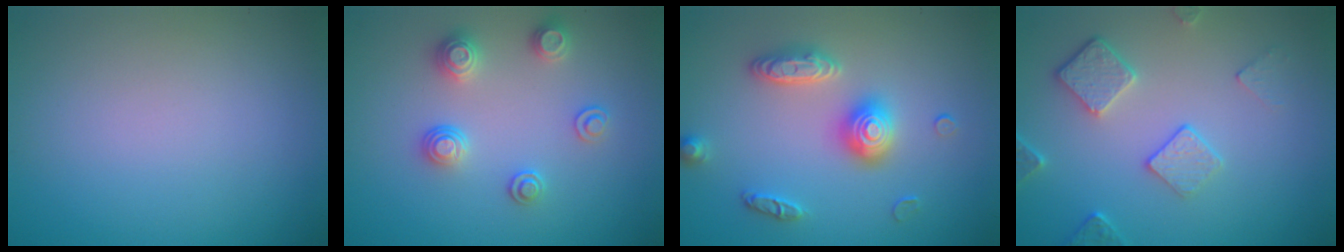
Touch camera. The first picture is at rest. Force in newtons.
{"total": 2.6, "press": 2.6, "slide": 0.4}
{"total": 3.4, "press": 3.2, "slide": 0.9}
{"total": 3.8, "press": 3.2, "slide": 2.0}